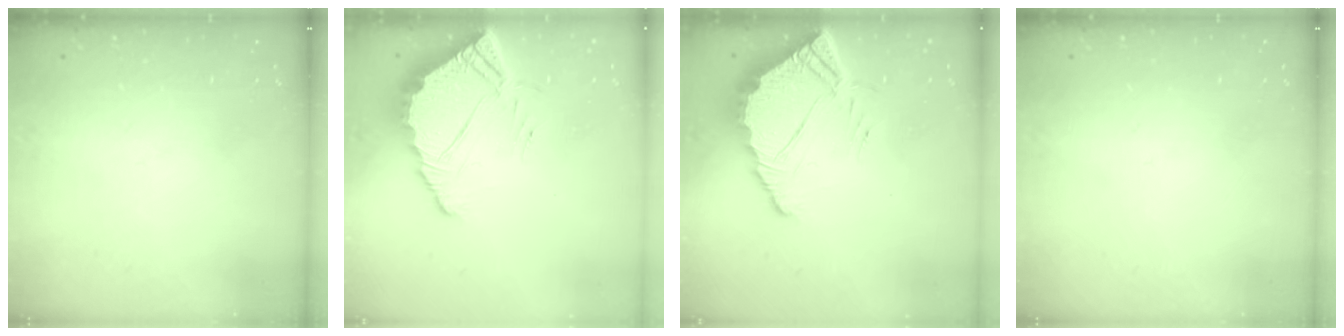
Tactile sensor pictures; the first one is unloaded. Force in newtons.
{"total": 6.9, "press": 6.8, "slide": 0.5}
{"total": 6.9, "press": 6.8, "slide": 0.5}
{"total": 0.0}